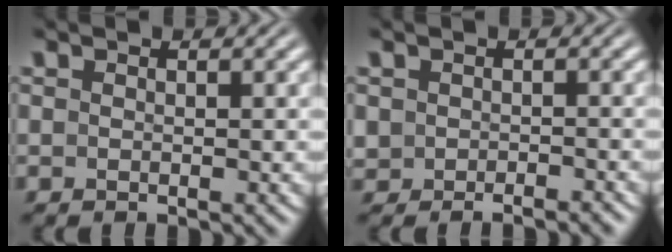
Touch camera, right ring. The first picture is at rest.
{"total": 2.0, "force": [-1.5, 1.2, 0.5], "torque": [-0.015, -0.011, -0.017]}